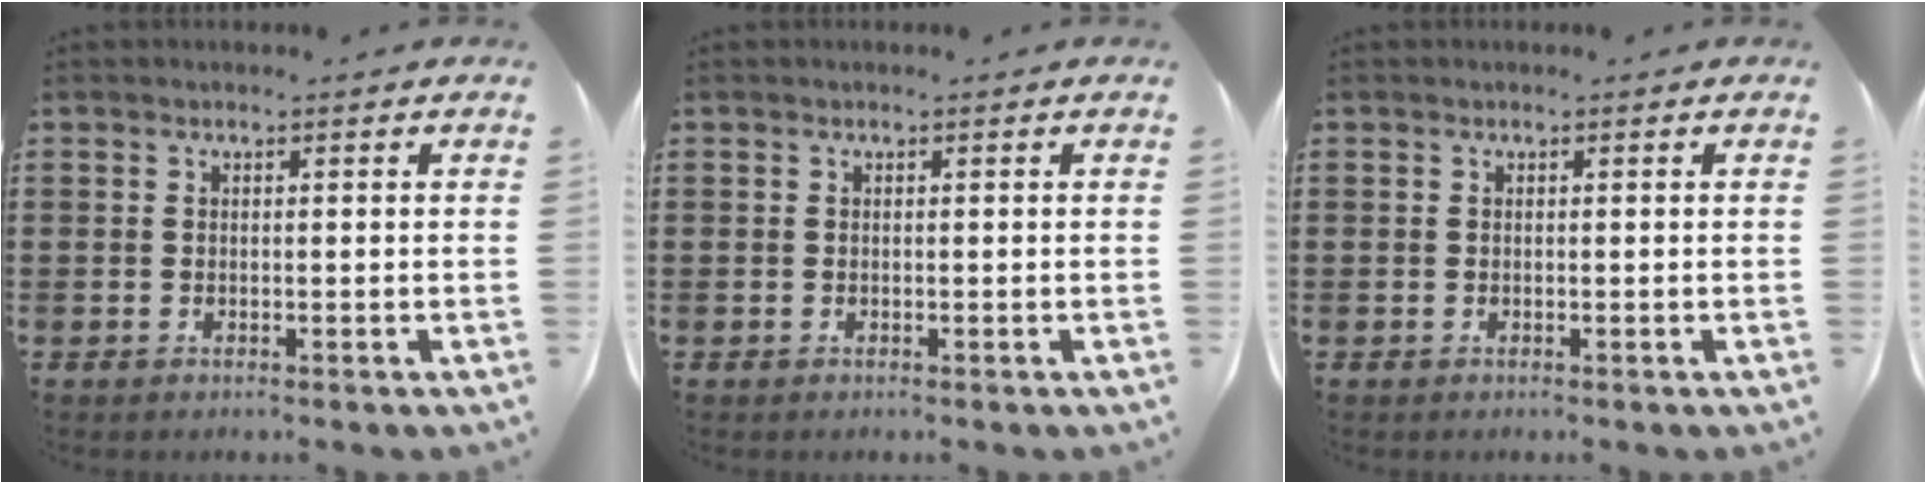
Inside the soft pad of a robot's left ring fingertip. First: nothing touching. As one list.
[{"total": 0.0}, {"total": 0.0}]